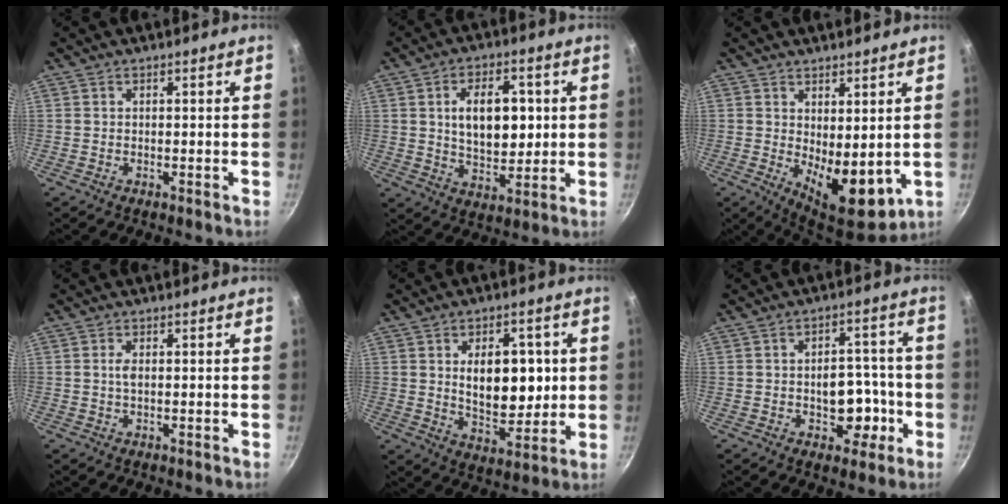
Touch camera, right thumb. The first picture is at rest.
{"total": 12.6, "force": [2.1, 7.5, 9.9], "torque": [-0.126, -0.006, 0.038]}
{"total": 10.3, "force": [0.6, 5.0, 8.9], "torque": [-0.105, -0.030, 0.021]}
{"total": 1.6, "force": [0.2, 0.6, 1.4], "torque": [-0.028, 0.000, 0.004]}
{"total": 13.8, "force": [1.9, 8.2, 10.9], "torque": [-0.115, -0.019, 0.036]}
{"total": 9.3, "force": [-2.6, 6.3, 6.3], "torque": [-0.042, 0.024, -0.029]}